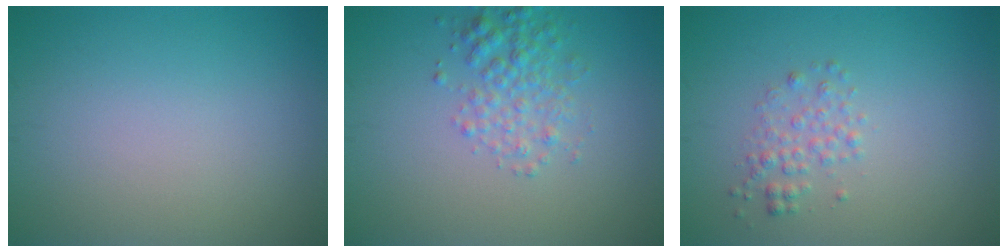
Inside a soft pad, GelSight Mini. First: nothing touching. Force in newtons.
{"total": 2.9, "press": 2.9, "slide": 0.1}
{"total": 1.7, "press": 1.7, "slide": 0.0}